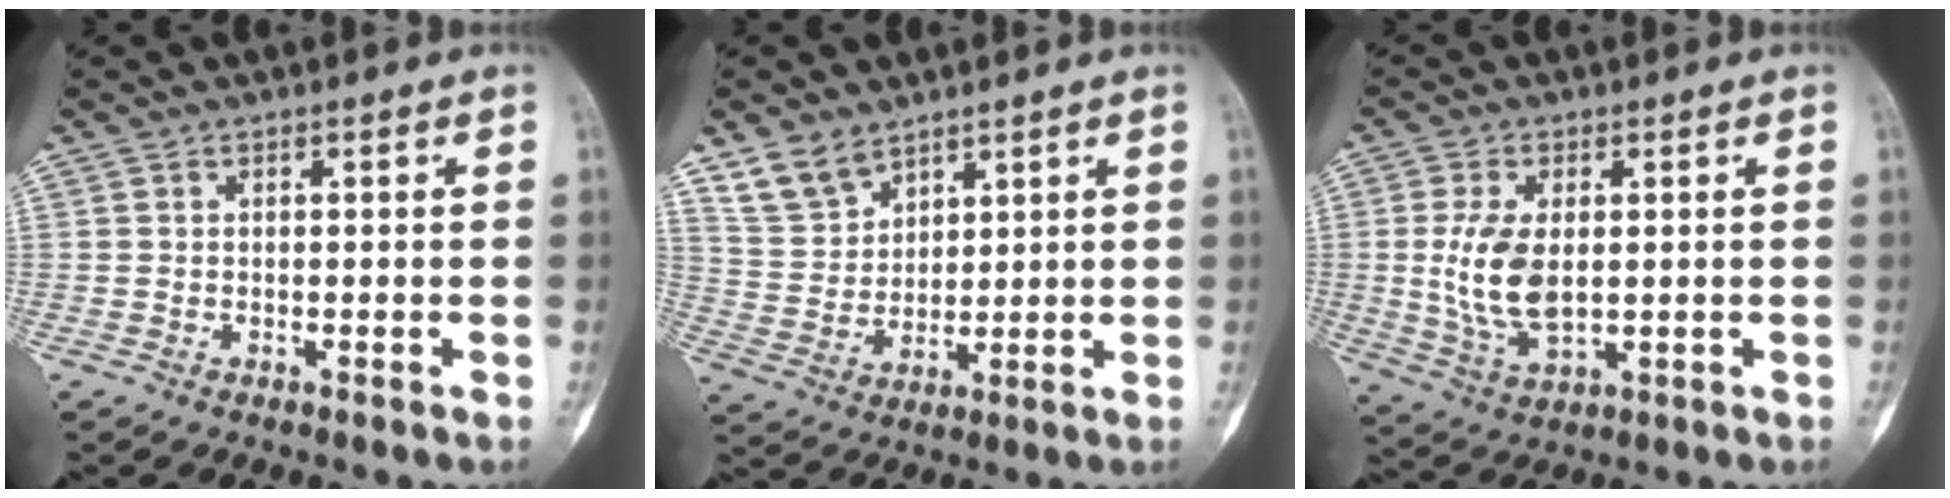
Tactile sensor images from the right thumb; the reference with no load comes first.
{"total": 7.6, "force": [5.7, 4.5, 2.2], "torque": [-0.027, -0.026, 0.123]}
{"total": 10.1, "force": [0.6, 5.5, 8.4], "torque": [-0.170, -0.012, 0.021]}